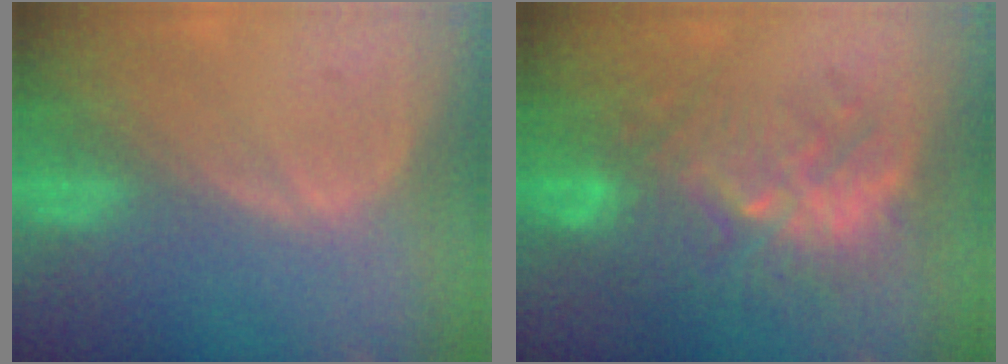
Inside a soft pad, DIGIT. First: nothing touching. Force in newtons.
{"total": 10.1, "press": 9.4, "slide": 3.7}